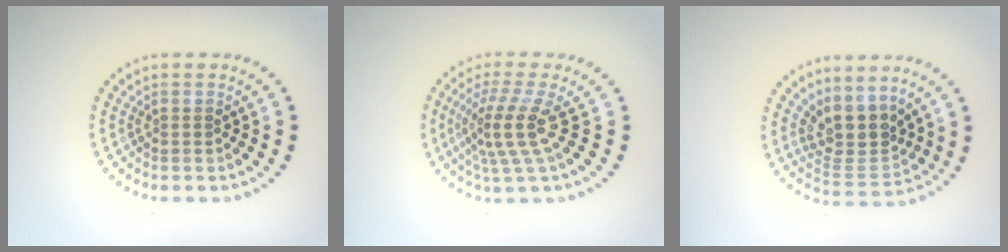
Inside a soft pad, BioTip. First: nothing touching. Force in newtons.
{"total": 3.9, "press": 2.7, "slide": 2.8}
{"total": 3.9, "press": 3.1, "slide": 2.3}